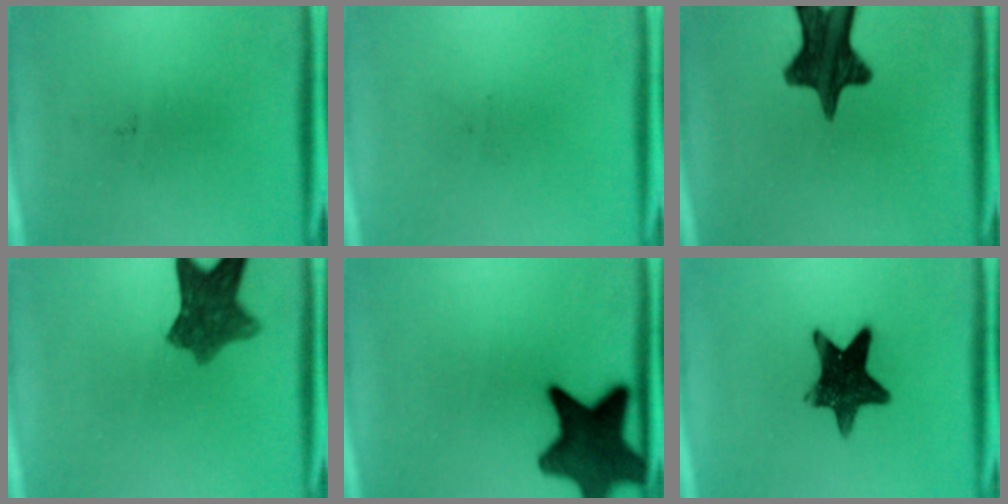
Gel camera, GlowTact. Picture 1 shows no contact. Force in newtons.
{"total": 0.0}
{"total": 13.8}
{"total": 8.3}
{"total": 14.3}
{"total": 13.1}